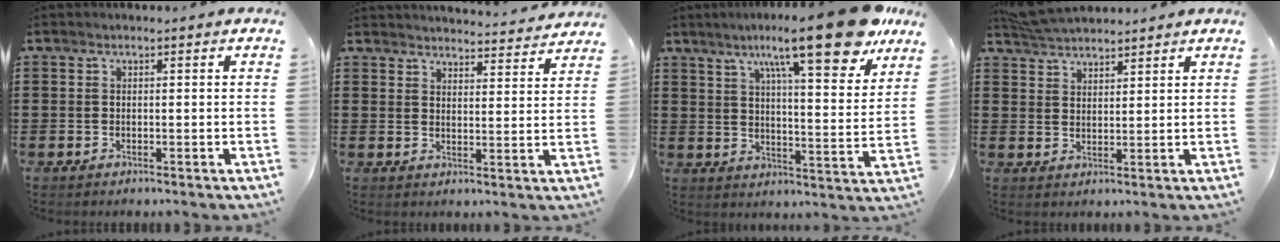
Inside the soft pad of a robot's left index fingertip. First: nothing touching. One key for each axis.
{"total": 3.9, "fx": 3.9, "fy": -0.1, "fz": -0.1, "tx": -0.006, "ty": -0.028, "tz": 0.068}
{"total": 15.4, "fx": 10.3, "fy": 1.7, "fz": 11.3, "tx": -0.194, "ty": -0.038, "tz": 0.159}
{"total": 5.1, "fx": 4.9, "fy": 1.2, "fz": 0.7, "tx": -0.031, "ty": -0.010, "tz": 0.094}